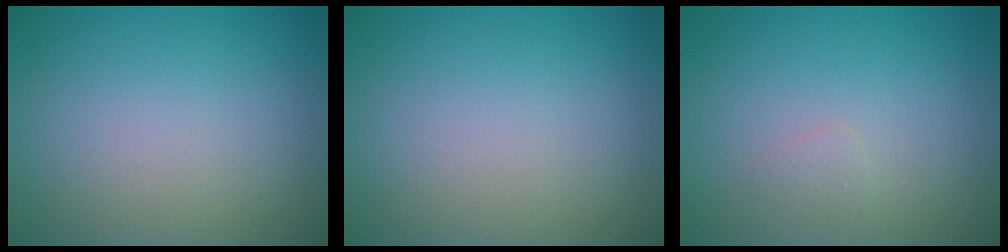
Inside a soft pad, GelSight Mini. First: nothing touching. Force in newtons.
{"total": 0.0}
{"total": 0.7, "press": 0.7, "slide": 0.0}